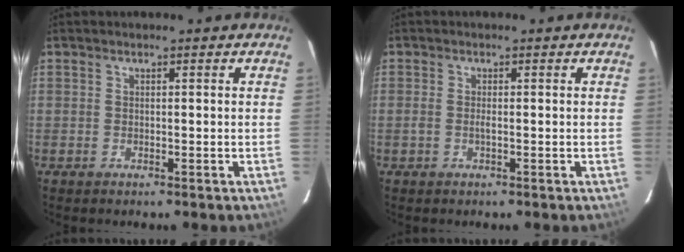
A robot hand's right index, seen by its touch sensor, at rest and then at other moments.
{"total": 1.2, "force": [-0.3, 0.2, 1.2], "torque": [-0.025, -0.001, -0.007]}